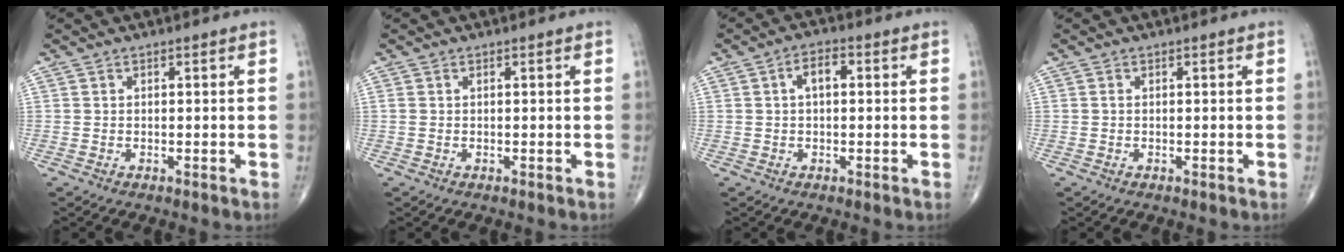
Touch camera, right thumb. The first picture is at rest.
{"total": 0.5, "force": [0.1, 0.3, 0.4], "torque": [-0.016, 0.008, 0.006]}
{"total": 3.8, "force": [0.6, 2.0, 3.2], "torque": [-0.050, 0.010, 0.004]}
{"total": 0.0}